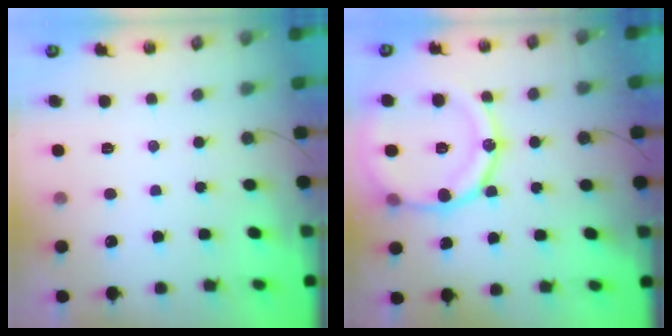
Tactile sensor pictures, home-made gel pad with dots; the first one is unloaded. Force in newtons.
{"total": 19.1, "press": 18.8, "slide": 3.4}